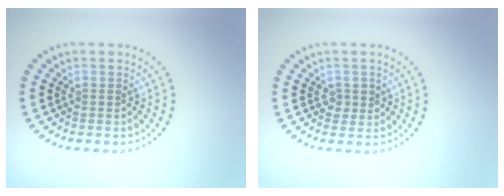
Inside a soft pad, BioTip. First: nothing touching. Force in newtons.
{"total": 1.4, "press": 1.3, "slide": 0.6}